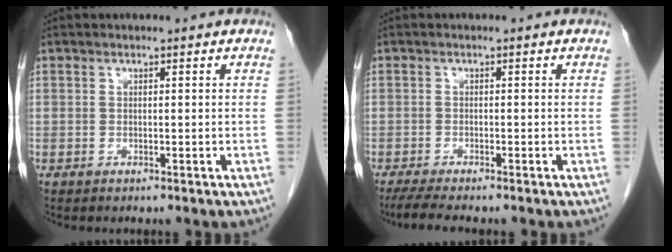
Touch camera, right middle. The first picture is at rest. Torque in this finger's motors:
{"motor_torque": [0.18, -0.13, -0.01, 0.01]}